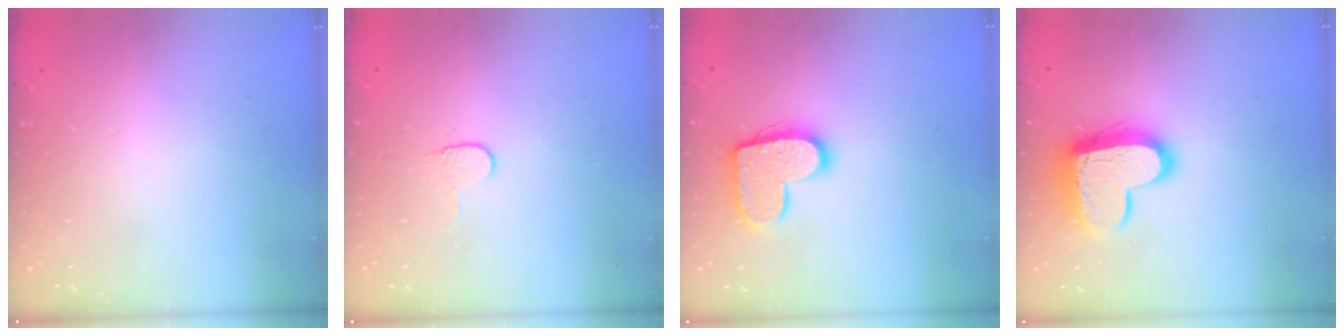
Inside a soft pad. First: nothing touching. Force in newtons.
{"total": 5.0, "press": 4.9, "slide": 0.4}
{"total": 13.7, "press": 13.7, "slide": 0.6}
{"total": 14.9, "press": 14.9, "slide": 1.4}